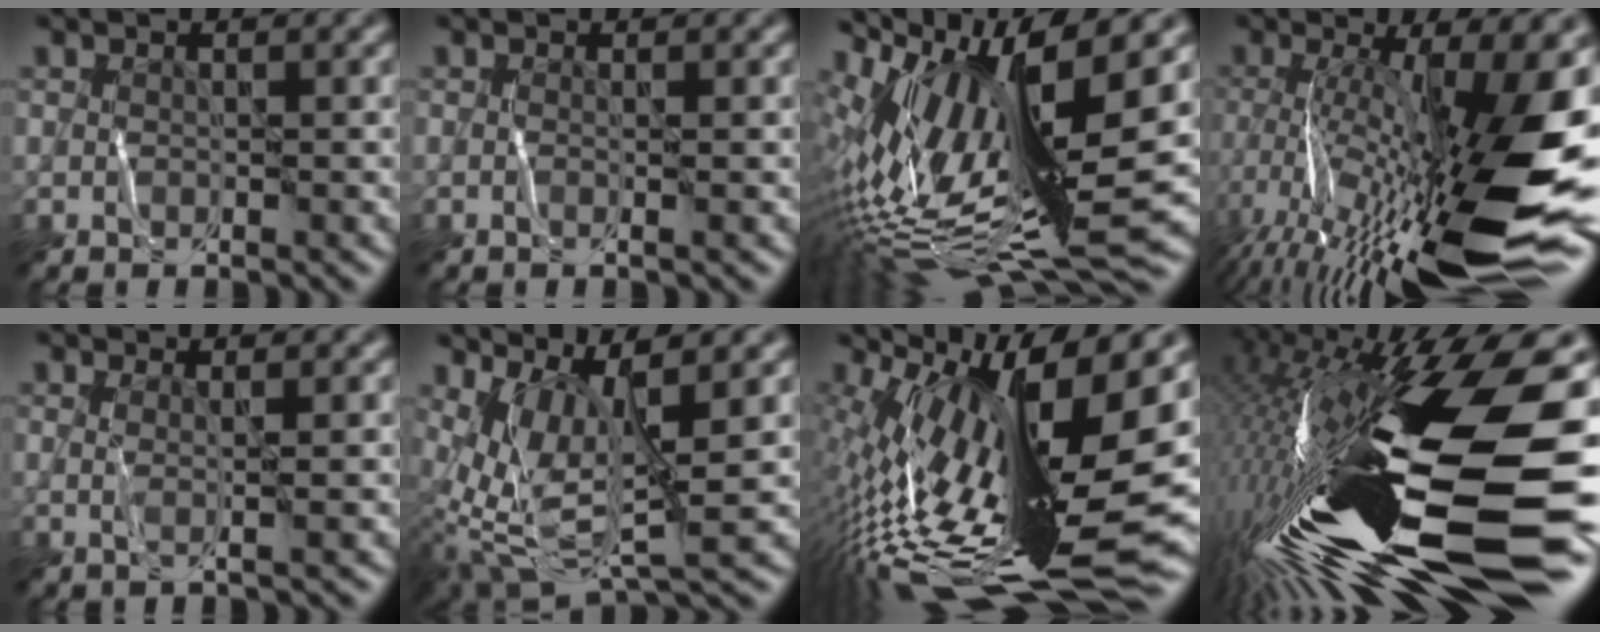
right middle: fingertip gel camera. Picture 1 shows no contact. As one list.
[{"total": 0.6, "force": [-0.3, 0.1, 0.5], "torque": [-0.006, 0.001, -0.009]}, {"total": 15.1, "force": [0.6, 4.3, 14.5], "torque": [-0.265, 0.001, 0.027]}, {"total": 16.3, "force": [-4.0, 4.2, 15.2], "torque": [-0.255, -0.009, -0.060]}, {"total": 1.2, "force": [0.1, 0.1, 1.2], "torque": [-0.025, 0.001, 0.004]}, {"total": 7.2, "force": [0.9, 2.0, 6.8], "torque": [-0.142, -0.003, 0.032]}, {"total": 17.7, "force": [-0.8, 5.7, 16.7], "torque": [-0.283, -0.004, -0.008]}, {"total": 19.5, "force": [-5.0, 5.3, 18.1], "torque": [-0.348, 0.000, -0.093]}]